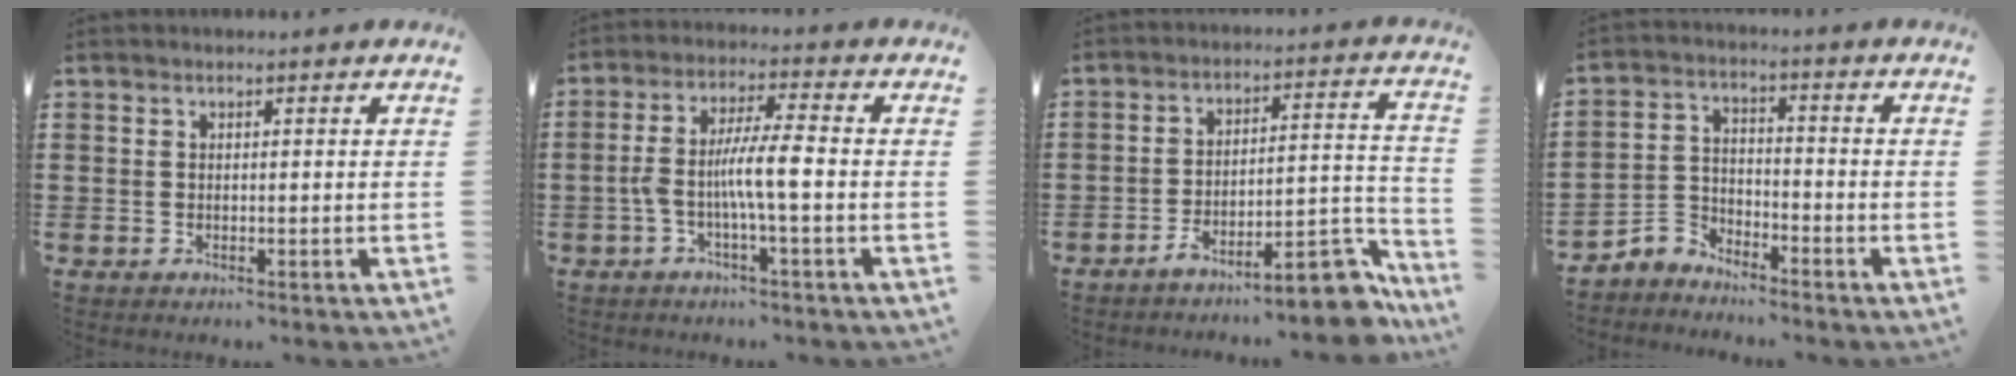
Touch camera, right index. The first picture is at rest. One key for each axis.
{"total": 6.9, "fx": -1.6, "fy": 0.9, "fz": 6.6, "tx": -0.129, "ty": 0.001, "tz": -0.037}
{"total": 10.4, "fx": -8.2, "fy": 2.5, "fz": 5.8, "tx": -0.066, "ty": 0.024, "tz": -0.149}
{"total": 3.9, "fx": -3.7, "fy": 1.1, "fz": 0.0, "tx": -0.024, "ty": -0.006, "tz": -0.085}